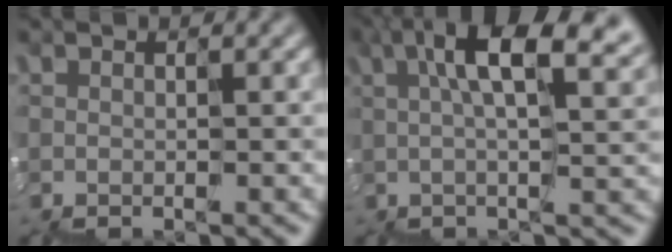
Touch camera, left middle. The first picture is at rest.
{"total": 8.7, "force": [3.0, 3.0, 7.6], "torque": [-0.122, 0.017, 0.053]}